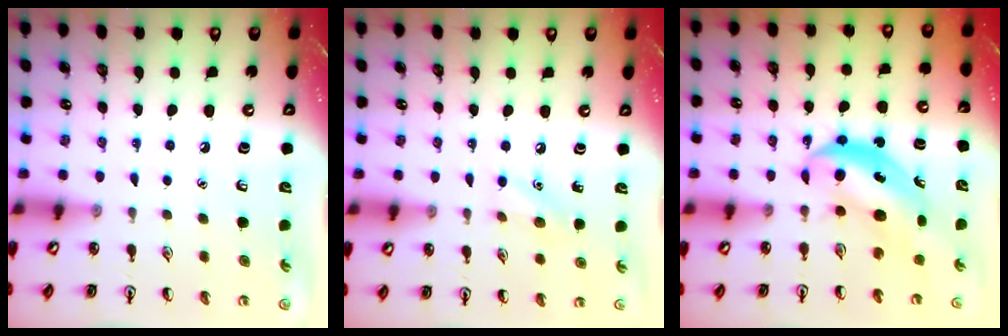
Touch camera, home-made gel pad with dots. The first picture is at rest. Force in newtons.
{"total": 7.5, "press": 7.3, "slide": 1.8}
{"total": 5.7, "press": 5.5, "slide": 1.6}